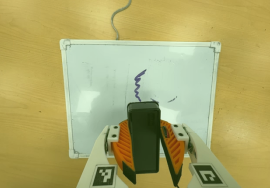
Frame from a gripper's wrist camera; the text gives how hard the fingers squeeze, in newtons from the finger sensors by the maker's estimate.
{"total": 11.5, "left": 11.2, "right": 11.8}